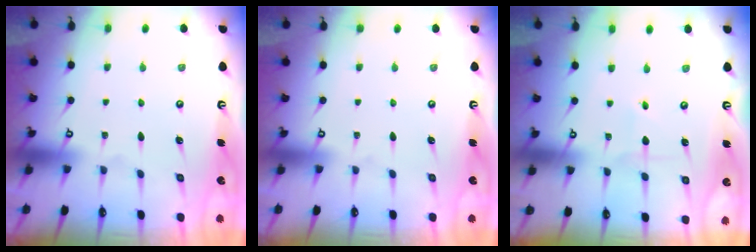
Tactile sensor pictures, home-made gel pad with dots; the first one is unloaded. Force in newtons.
{"total": 0.0}
{"total": 2.4, "press": 2.4, "slide": 0.2}